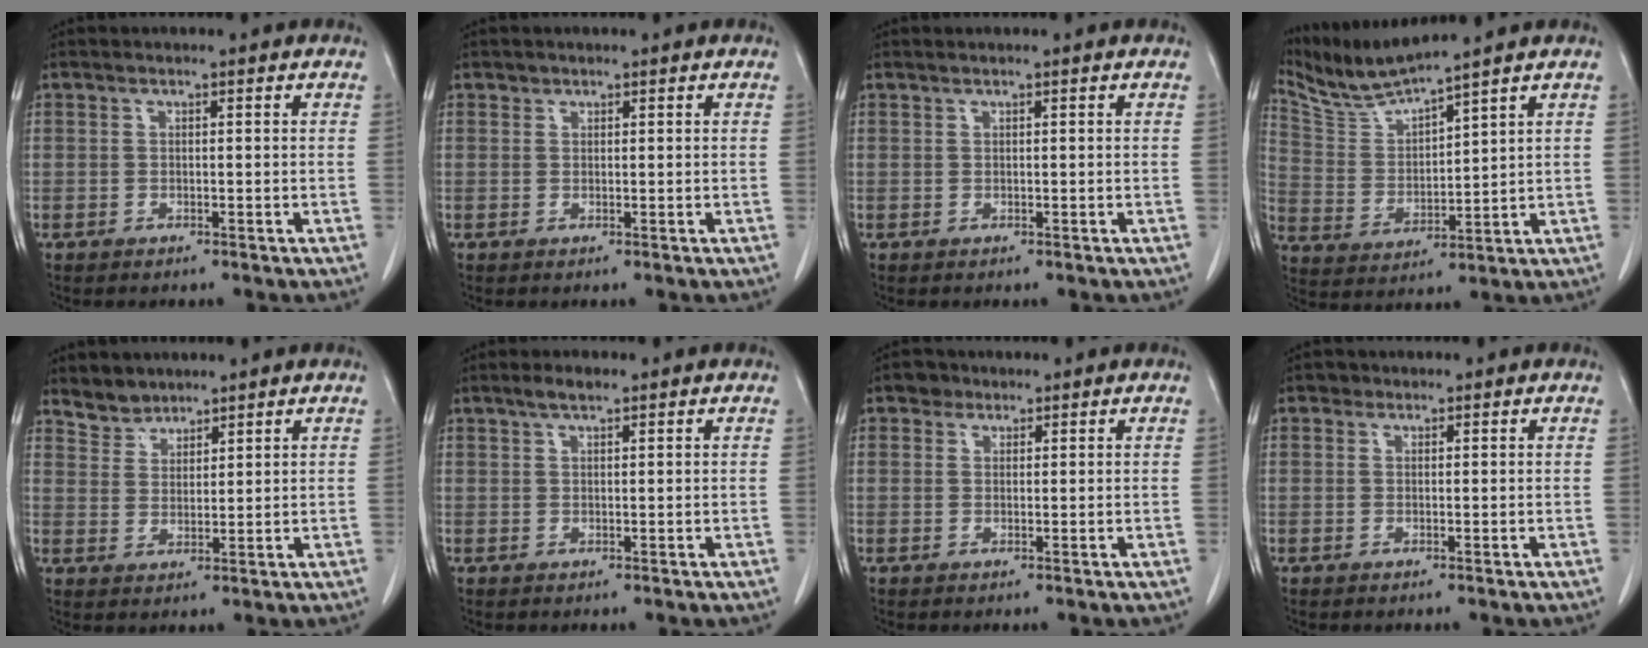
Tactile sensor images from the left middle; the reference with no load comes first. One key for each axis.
{"total": 0.6, "fx": 0.4, "fy": 0.4, "fz": 0.0, "tx": 0.005, "ty": -0.001, "tz": 0.004}
{"total": 0.0}
{"total": 7.8, "fx": 7.5, "fy": -1.2, "fz": 2.0, "tx": -0.060, "ty": -0.006, "tz": 0.163}
{"total": 3.7, "fx": 3.3, "fy": 1.7, "fz": -0.1, "tx": 0.008, "ty": 0.005, "tz": 0.061}
{"total": 2.3, "fx": 1.7, "fy": 0.5, "fz": 1.4, "tx": -0.035, "ty": 0.006, "tz": 0.030}
{"total": 2.0, "fx": 1.3, "fy": 1.5, "fz": 0.3, "tx": -0.005, "ty": 0.004, "tz": 0.016}
{"total": 0.9, "fx": 0.6, "fy": 0.7, "fz": 0.1, "tx": 0.001, "ty": 0.001, "tz": 0.005}